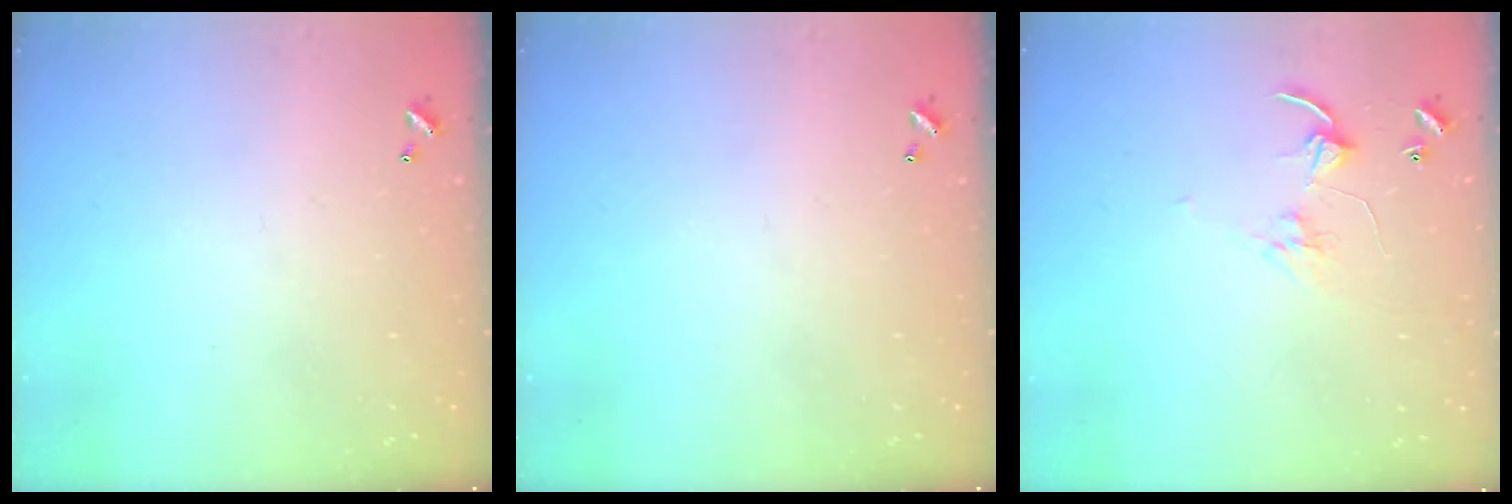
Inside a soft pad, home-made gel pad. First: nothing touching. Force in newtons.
{"total": 0.0}
{"total": 3.2, "press": 3.2, "slide": 0.0}